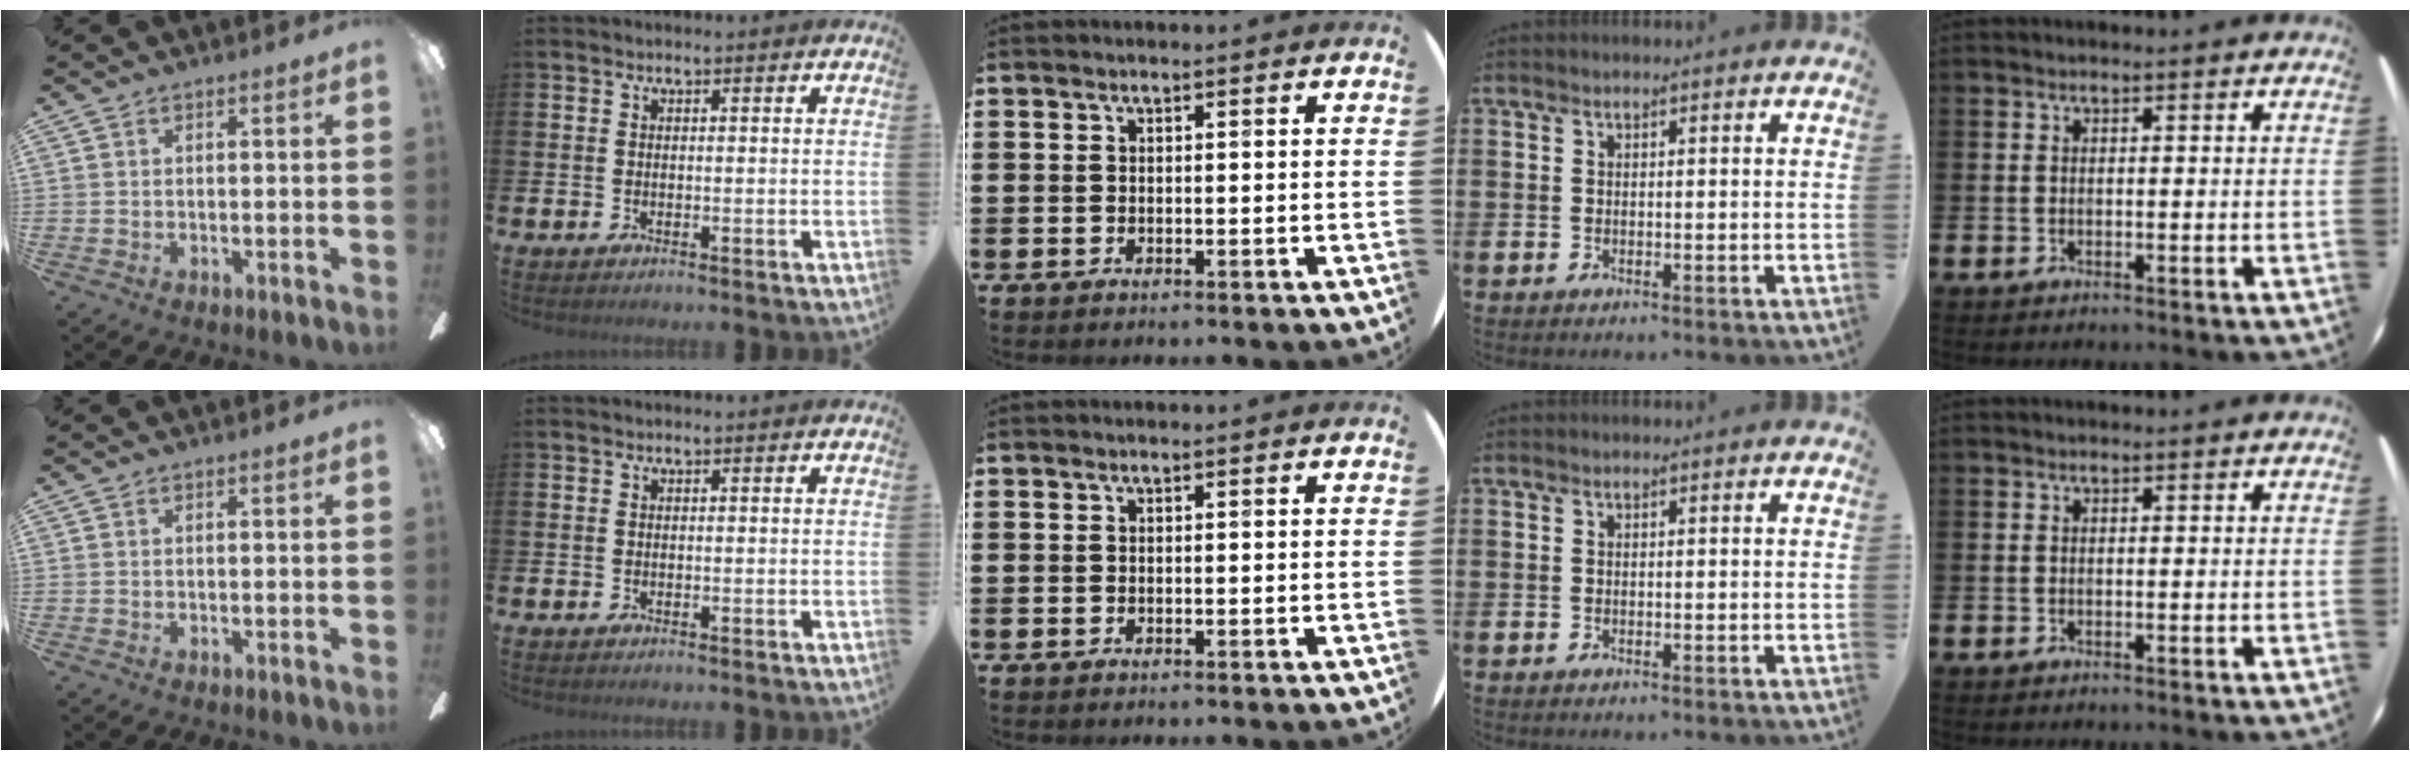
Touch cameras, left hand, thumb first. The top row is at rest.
{}